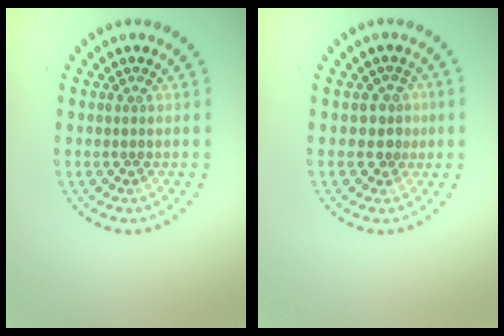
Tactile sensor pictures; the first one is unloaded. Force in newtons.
{"total": 1.6, "press": 1.1, "slide": 1.1}